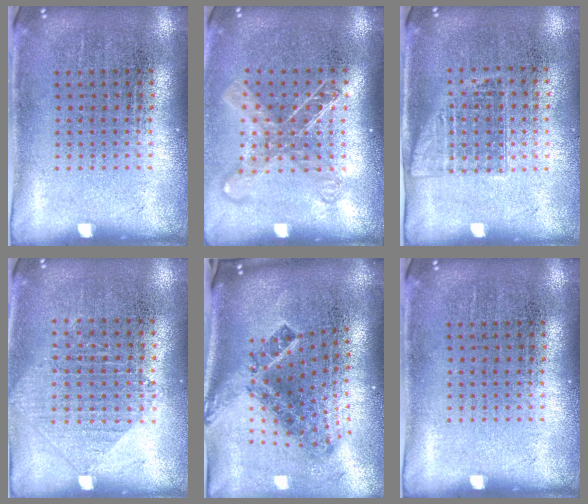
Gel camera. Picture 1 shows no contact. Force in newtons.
{"total": 1.7, "press": 1.3, "slide": 1.0}
{"total": 1.0, "press": 0.9, "slide": 0.6}
{"total": 0.9, "press": 0.8, "slide": 0.3}
{"total": 2.2, "press": 1.4, "slide": 1.7}
{"total": 0.0}